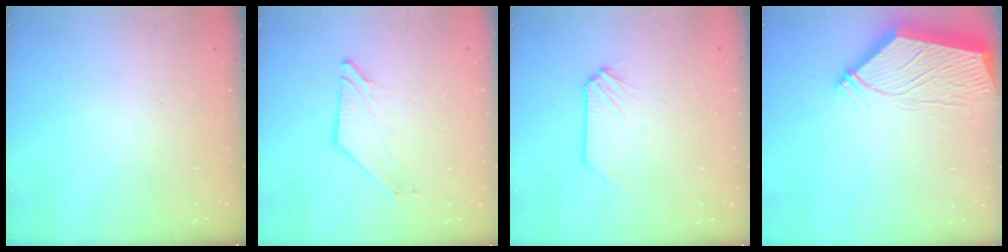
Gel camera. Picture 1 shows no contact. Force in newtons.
{"total": 2.9, "press": 2.9, "slide": 0.2}
{"total": 0.0}
{"total": 6.2, "press": 6.1, "slide": 0.7}